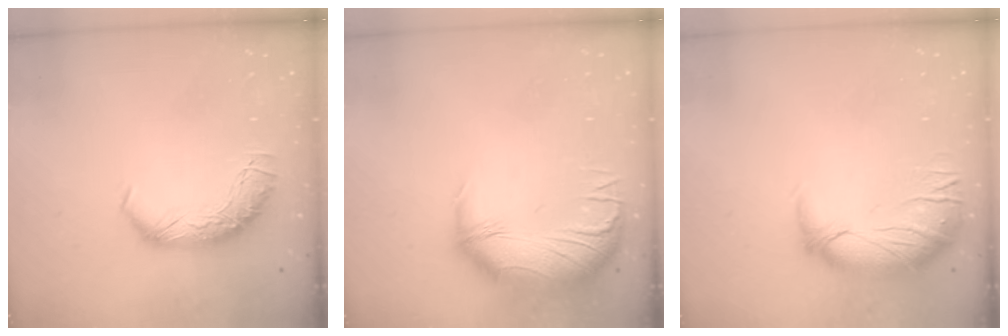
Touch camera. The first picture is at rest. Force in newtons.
{"total": 3.0, "press": 0.7, "slide": 2.9}
{"total": 3.2, "press": 0.1, "slide": 3.2}